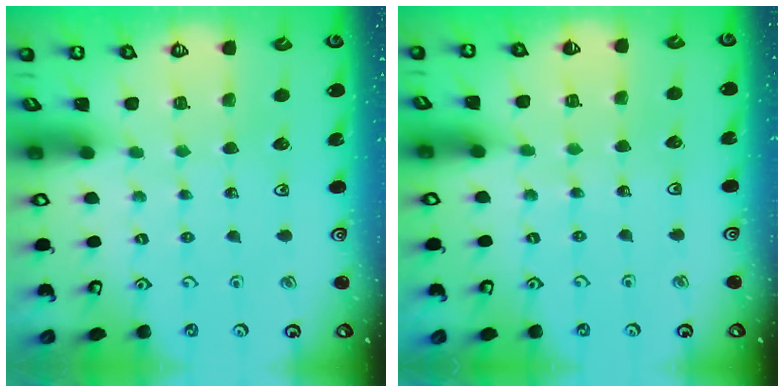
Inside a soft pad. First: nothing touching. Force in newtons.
{"total": 3.0, "press": 3.0, "slide": 0.2}